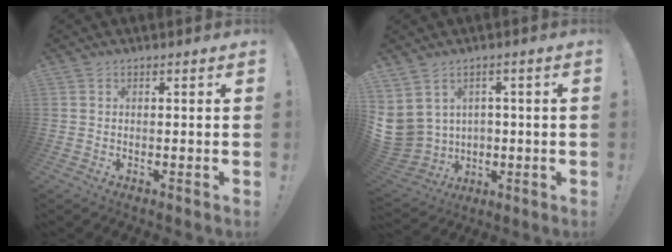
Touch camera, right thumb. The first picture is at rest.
{"total": 8.6, "force": [1.3, 8.0, 2.9], "torque": [-0.087, -0.011, 0.036]}